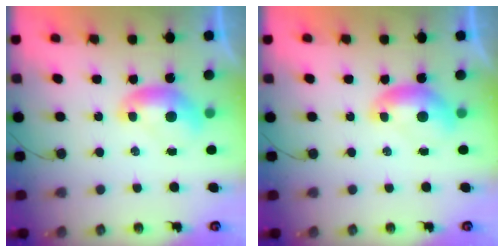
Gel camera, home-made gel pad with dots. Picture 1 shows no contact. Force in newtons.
{"total": 0.0}